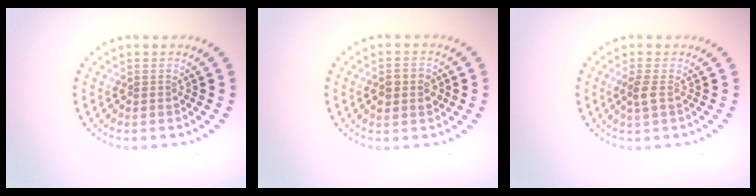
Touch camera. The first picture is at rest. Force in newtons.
{"total": 3.0, "press": 3.0, "slide": 0.0}
{"total": 1.2, "press": 0.9, "slide": 0.7}